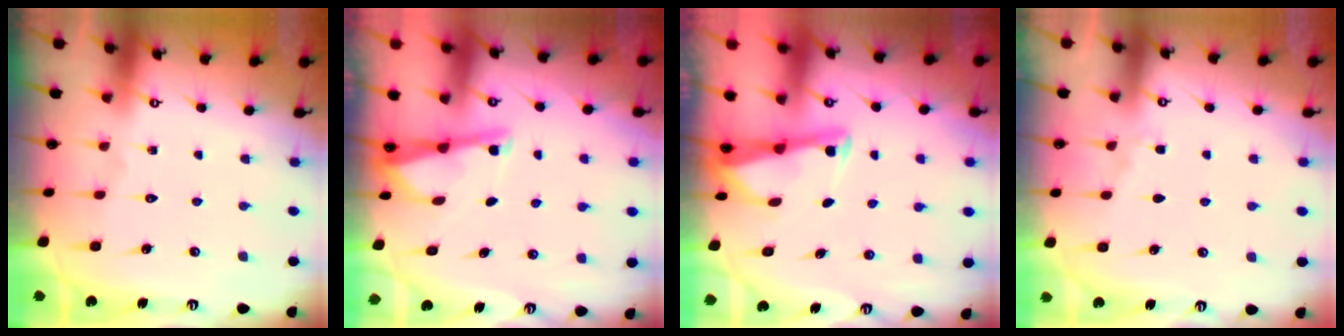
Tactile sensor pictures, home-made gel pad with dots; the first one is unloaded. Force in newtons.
{"total": 4.1, "press": 4.1, "slide": 0.6}
{"total": 3.1, "press": 3.1, "slide": 0.3}
{"total": 2.8, "press": 2.8, "slide": 0.5}